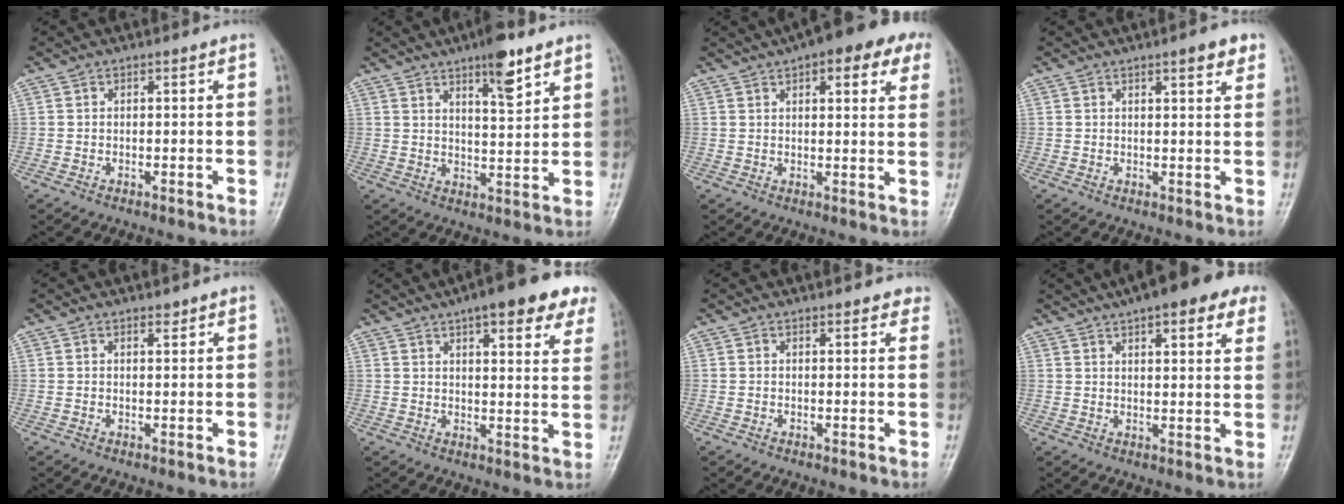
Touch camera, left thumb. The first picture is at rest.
{"total": 8.1, "force": [5.3, 2.1, 5.8], "torque": [-0.079, -0.032, 0.082]}
{"total": 14.2, "force": [7.8, 5.2, 10.7], "torque": [-0.113, 0.005, 0.093]}
{"total": 4.0, "force": [2.5, 1.0, 3.0], "torque": [-0.032, -0.011, 0.031]}
{"total": 1.1, "force": [0.9, 0.4, 0.4], "torque": [-0.003, -0.007, 0.012]}
{"total": 15.8, "force": [10.0, 4.7, 11.4], "torque": [-0.125, -0.022, 0.122]}
{"total": 2.9, "force": [2.4, 1.2, 0.9], "torque": [0.012, -0.006, 0.018]}
{"total": 15.4, "force": [9.6, 4.8, 11.1], "torque": [-0.133, 0.000, 0.120]}